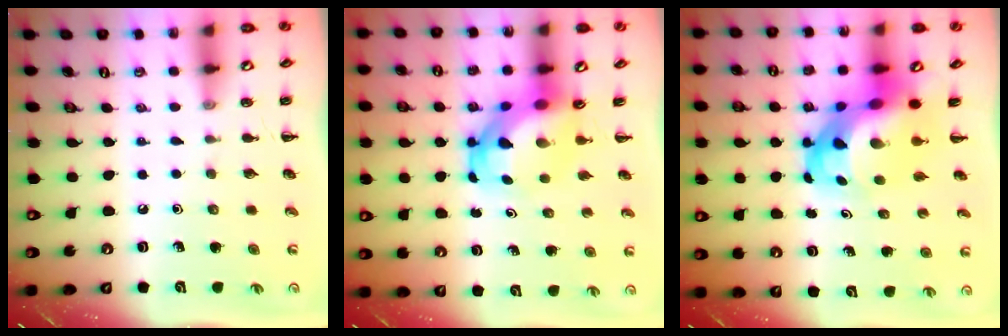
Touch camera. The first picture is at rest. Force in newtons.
{"total": 6.3, "press": 6.2, "slide": 1.4}
{"total": 10.2, "press": 9.8, "slide": 3.0}